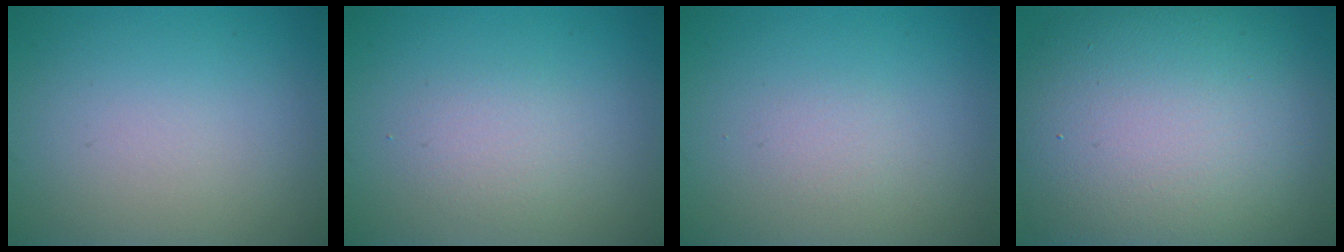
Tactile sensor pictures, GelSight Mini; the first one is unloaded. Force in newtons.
{"total": 1.7, "press": 1.7, "slide": 0.0}
{"total": 0.9, "press": 0.9, "slide": 0.0}
{"total": 16.2, "press": 16.2, "slide": 0.6}